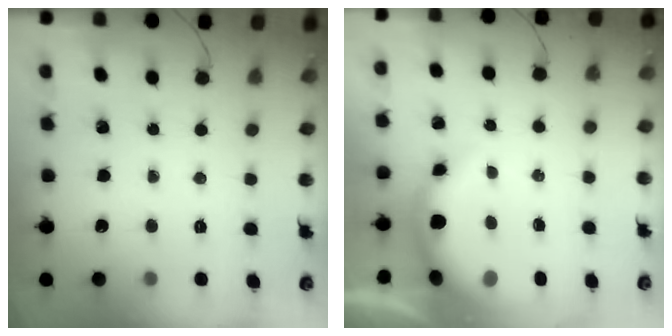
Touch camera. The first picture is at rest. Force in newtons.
{"total": 7.0, "press": 6.8, "slide": 1.5}